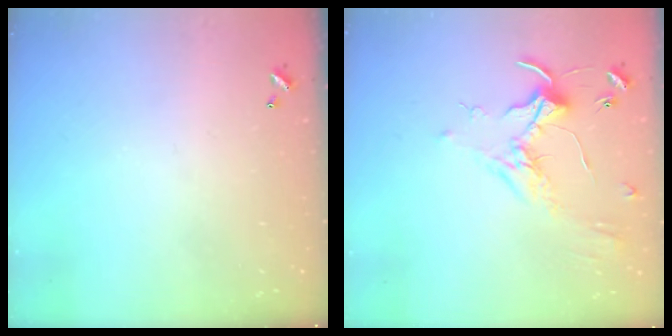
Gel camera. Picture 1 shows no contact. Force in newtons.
{"total": 1.7, "press": 1.6, "slide": 0.5}